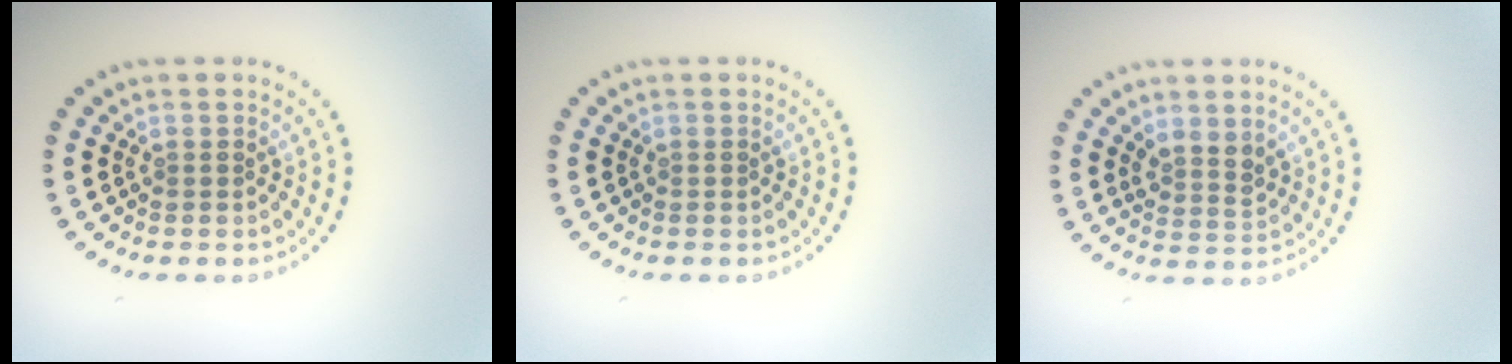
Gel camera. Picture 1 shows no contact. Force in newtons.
{"total": 0.0}
{"total": 2.1, "press": 1.7, "slide": 1.2}